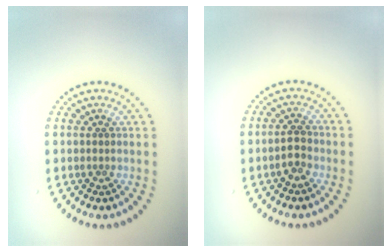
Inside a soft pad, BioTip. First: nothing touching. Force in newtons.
{"total": 1.9, "press": 1.8, "slide": 0.6}